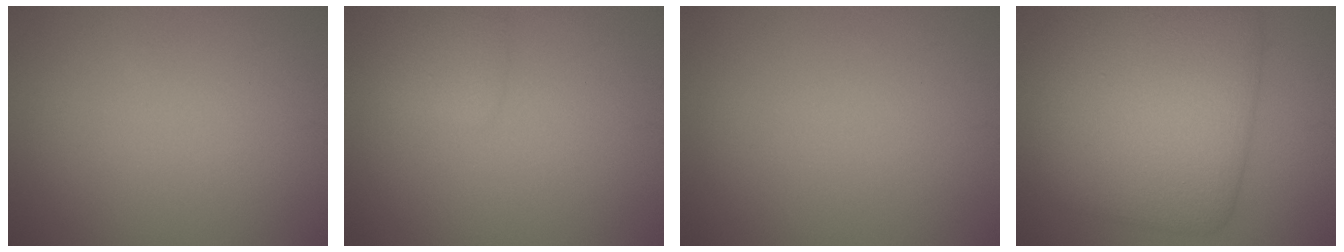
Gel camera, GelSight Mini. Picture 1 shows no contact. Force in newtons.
{"total": 1.6, "press": 1.6, "slide": 0.0}
{"total": 0.0}
{"total": 11.1, "press": 11.1, "slide": 0.3}